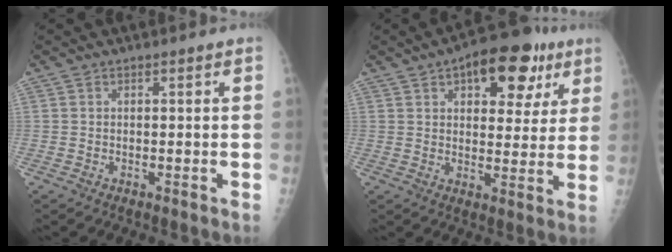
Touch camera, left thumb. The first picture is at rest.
{"total": 15.1, "force": [7.4, 7.6, 10.7], "torque": [-0.092, -0.009, 0.098]}